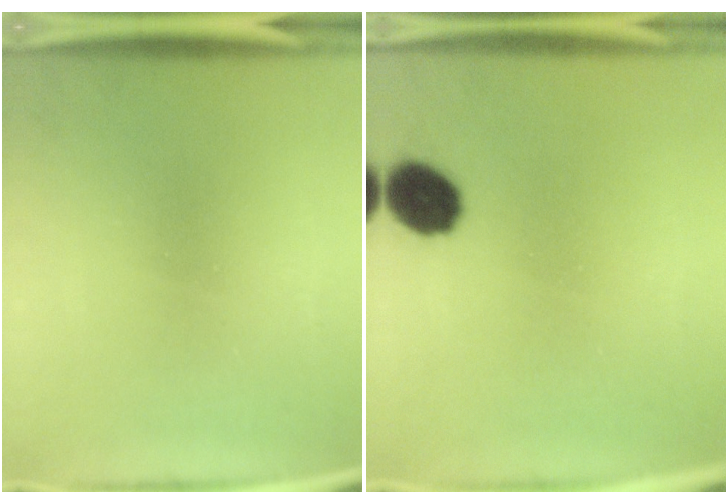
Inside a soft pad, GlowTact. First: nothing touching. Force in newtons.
{"total": 8.4}